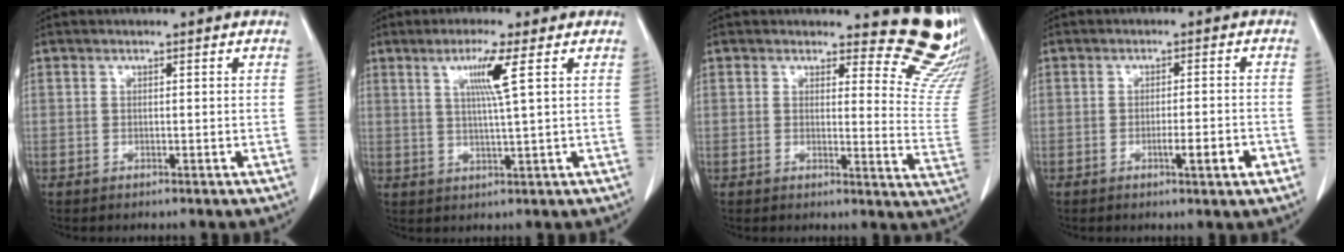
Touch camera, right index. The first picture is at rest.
{"total": 5.4, "force": [2.0, -1.0, 4.9], "torque": [-0.094, -0.003, 0.038]}
{"total": 12.7, "force": [11.8, 2.9, 3.9], "torque": [-0.013, -0.111, 0.095]}
{"total": 4.2, "force": [-1.7, 0.3, 3.8], "torque": [-0.056, -0.003, -0.024]}